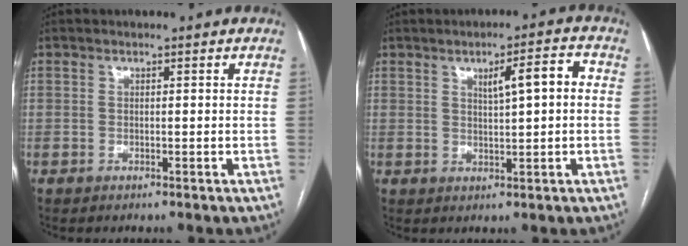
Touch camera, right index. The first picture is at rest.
{"total": 5.3, "force": [1.2, 1.0, 5.0], "torque": [-0.077, 0.013, 0.020]}